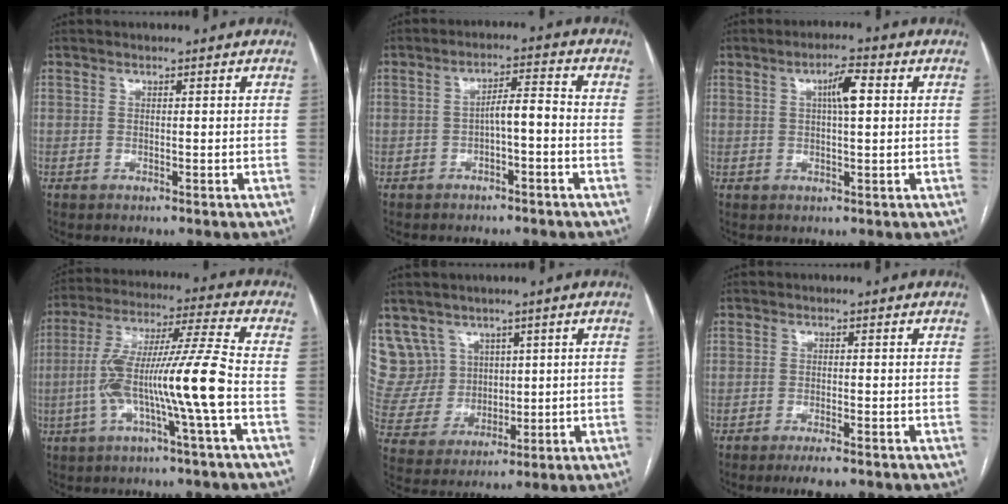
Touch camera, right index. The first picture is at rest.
{"total": 4.0, "force": [-1.1, 0.7, 3.8], "torque": [-0.060, 0.018, -0.015]}
{"total": 4.4, "force": [1.2, 0.5, 4.2], "torque": [-0.075, 0.010, 0.019]}
{"total": 14.0, "force": [-3.4, -0.9, 13.5], "torque": [-0.259, 0.015, -0.067]}
{"total": 9.2, "force": [5.4, 7.4, 0.2], "torque": [-0.017, 0.037, 0.124]}
{"total": 3.4, "force": [-2.5, 0.1, 2.2], "torque": [-0.031, -0.006, -0.039]}